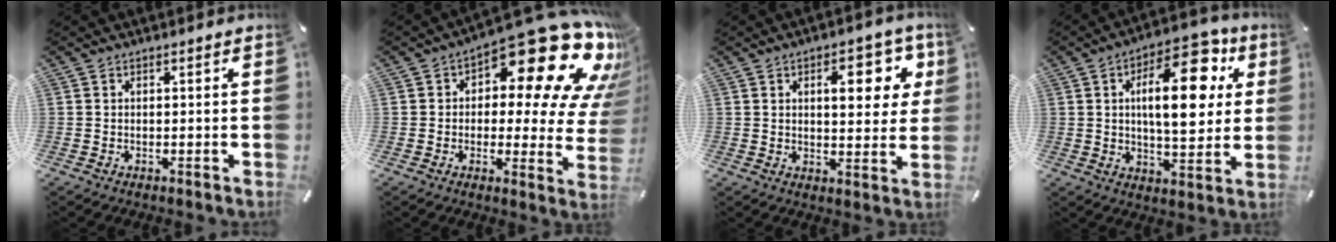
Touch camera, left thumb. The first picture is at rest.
{"total": 22.6, "force": [12.1, 9.6, 16.5], "torque": [-0.215, -0.090, 0.199]}
{"total": 11.8, "force": [4.6, 5.7, 9.3], "torque": [-0.116, -0.011, 0.069]}
{"total": 18.5, "force": [5.4, 8.7, 15.5], "torque": [-0.218, -0.011, 0.083]}